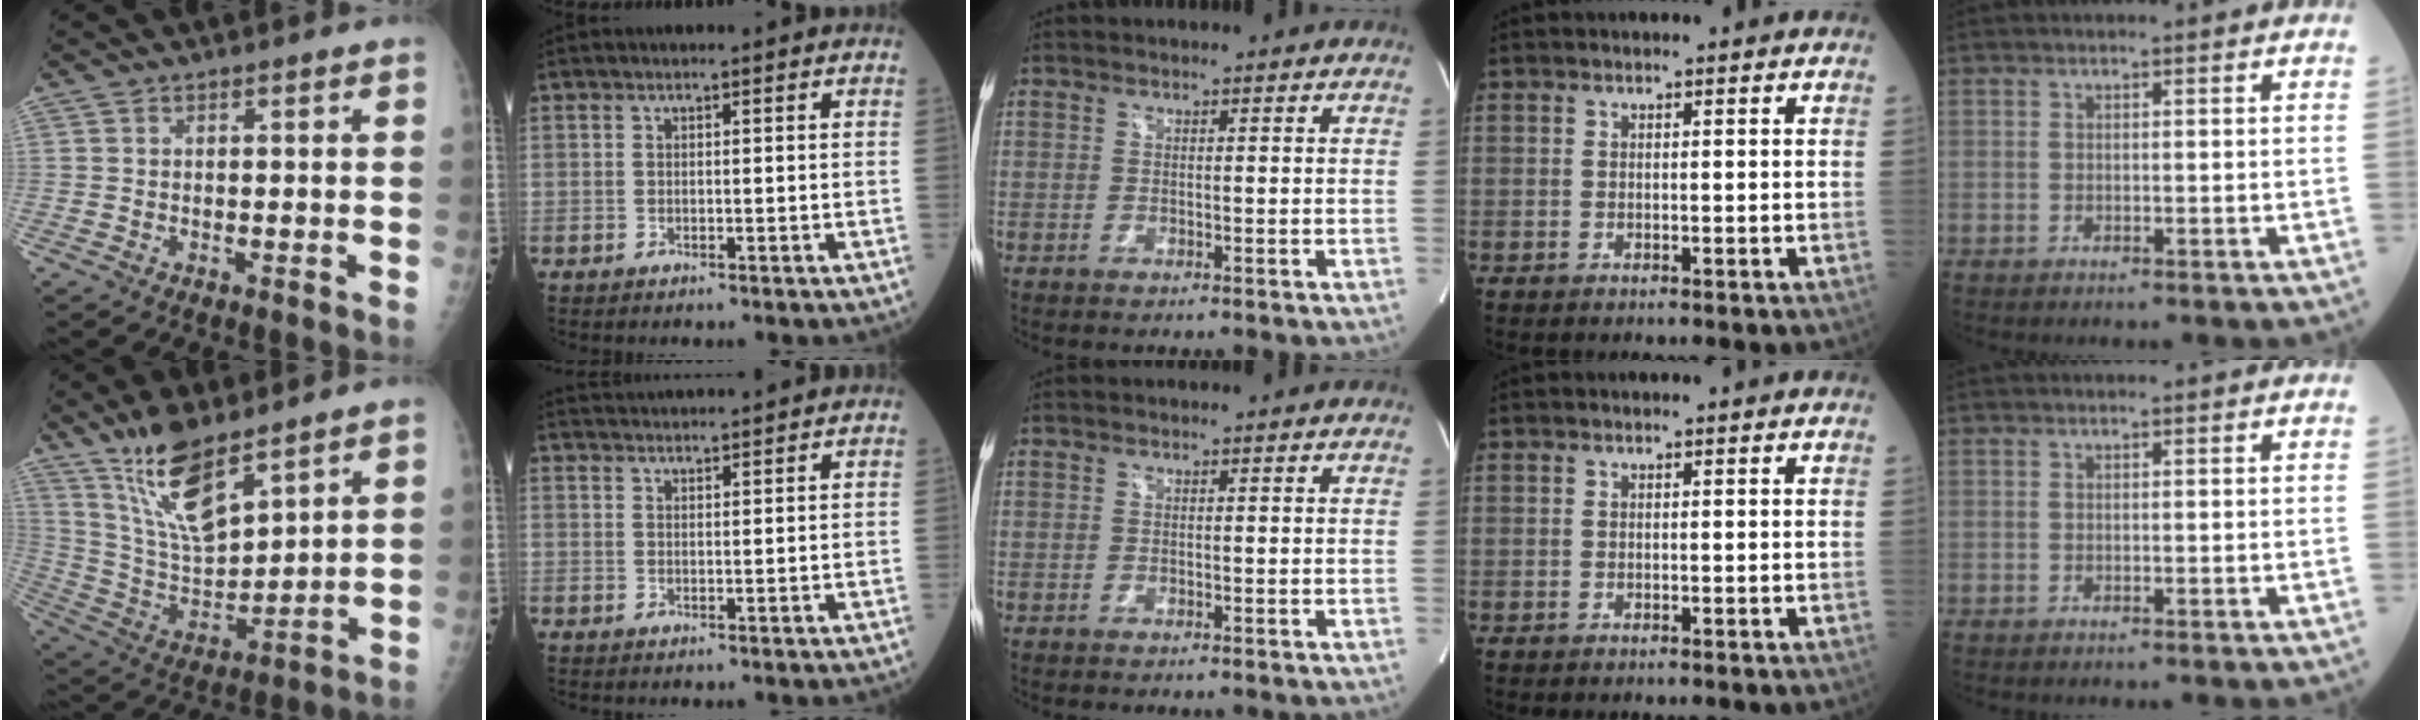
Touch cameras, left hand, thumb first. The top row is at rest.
{"thumb": {"total": 14.0, "force": [9.9, 4.4, 8.8], "torque": [-0.142, -0.062, 0.204]}, "index": {"total": 7.4, "force": [7.2, -0.4, 1.6], "torque": [-0.030, 0.031, 0.105]}}